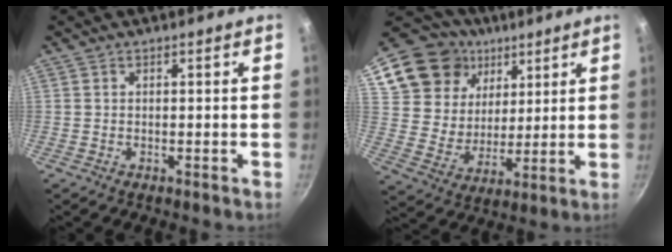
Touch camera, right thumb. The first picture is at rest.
{"total": 20.3, "force": [9.8, 15.6, 8.5], "torque": [-0.143, -0.013, 0.186]}